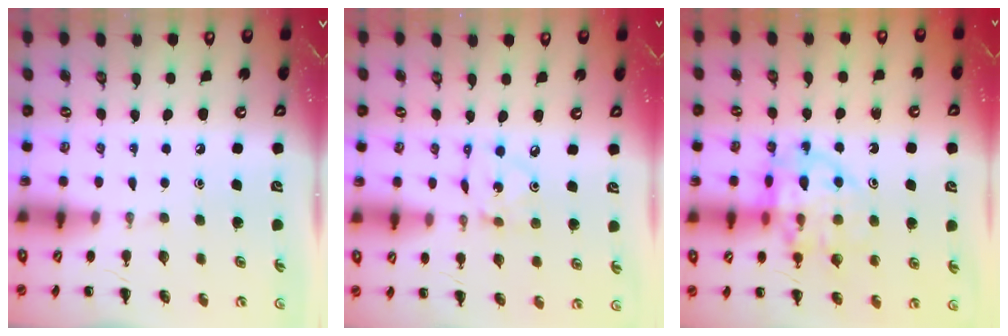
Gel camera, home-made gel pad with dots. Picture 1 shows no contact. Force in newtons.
{"total": 2.3, "press": 2.3, "slide": 0.1}
{"total": 15.2, "press": 15.1, "slide": 2.2}